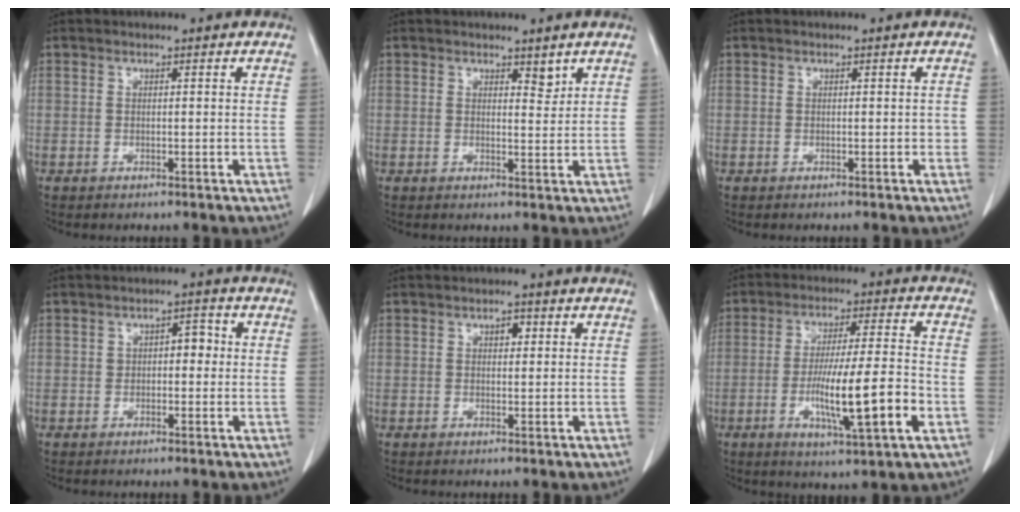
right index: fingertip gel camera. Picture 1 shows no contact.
{"total": 1.8, "force": [1.4, 0.7, 0.9], "torque": [-0.010, -0.009, 0.022]}
{"total": 0.7, "force": [-0.1, 0.5, 0.5], "torque": [0.000, 0.004, -0.001]}
{"total": 2.8, "force": [0.3, 1.6, 2.3], "torque": [-0.025, 0.021, 0.003]}
{"total": 1.6, "force": [0.6, 0.9, 1.2], "torque": [-0.017, 0.002, 0.008]}
{"total": 13.2, "force": [-3.6, 0.7, 12.7], "torque": [-0.217, -0.007, -0.059]}